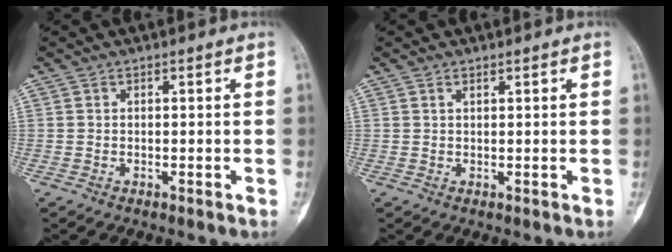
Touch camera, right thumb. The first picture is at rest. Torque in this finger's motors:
{"motor_torque": [-0.09, 0.11, 0.27, 0.08, 0.04]}